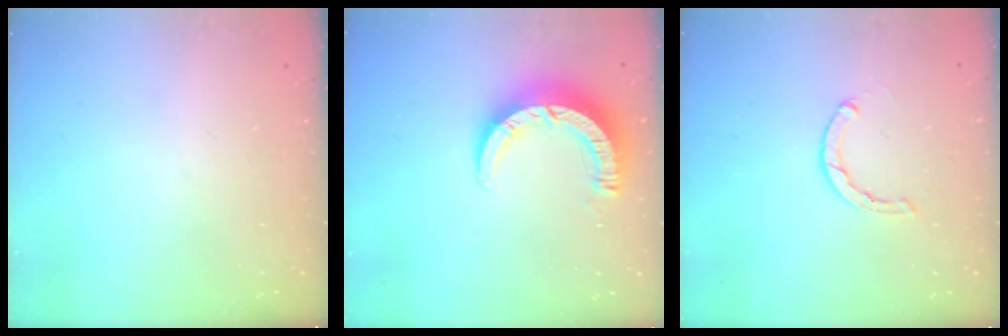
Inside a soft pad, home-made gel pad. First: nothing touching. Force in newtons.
{"total": 9.1, "press": 9.1, "slide": 1.1}
{"total": 1.7, "press": 1.6, "slide": 0.3}